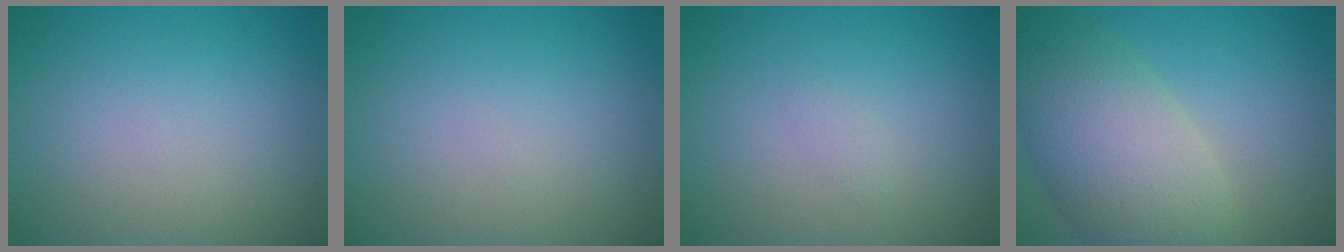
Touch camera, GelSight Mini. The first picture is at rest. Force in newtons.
{"total": 0.0}
{"total": 0.7, "press": 0.7, "slide": 0.1}
{"total": 8.4, "press": 8.4, "slide": 0.6}